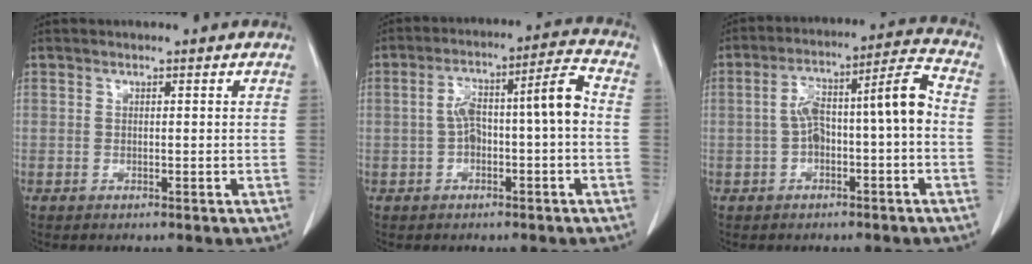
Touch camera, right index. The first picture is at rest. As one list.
[{"total": 8.8, "force": [-0.7, 1.6, 8.6], "torque": [-0.150, 0.042, -0.009]}, {"total": 10.1, "force": [-1.0, 1.9, 9.9], "torque": [-0.170, 0.047, -0.013]}]